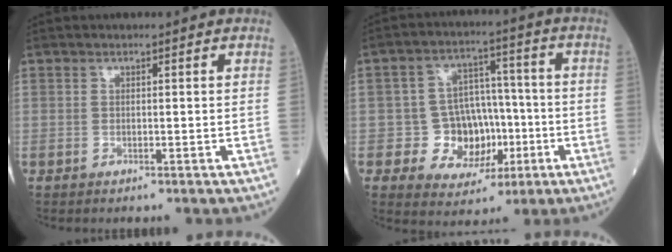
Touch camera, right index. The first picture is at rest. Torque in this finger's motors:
{"motor_torque": [0.77, 0.02, 0.13, 0.04]}